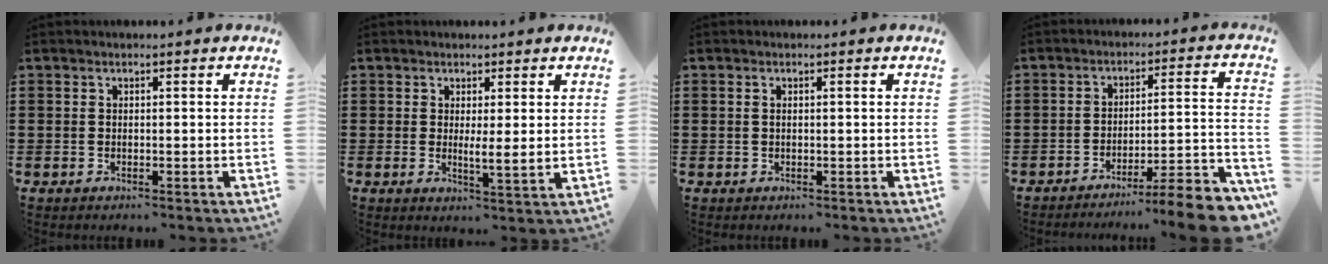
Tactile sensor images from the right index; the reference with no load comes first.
{"total": 2.4, "force": [1.0, 0.3, 2.2], "torque": [-0.040, -0.002, 0.016]}
{"total": 0.7, "force": [0.1, 0.2, 0.6], "torque": [-0.014, 0.000, 0.003]}
{"total": 7.4, "force": [-6.2, -0.1, 4.0], "torque": [-0.056, -0.005, -0.120]}